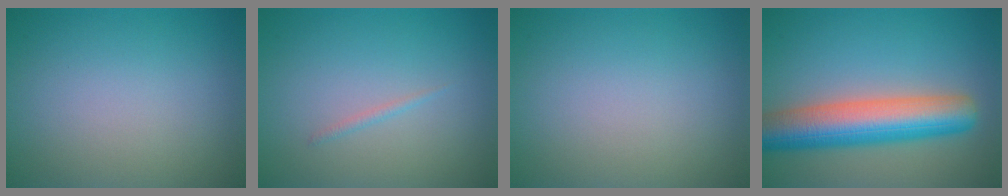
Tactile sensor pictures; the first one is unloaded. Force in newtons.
{"total": 0.5, "press": 0.5, "slide": 0.1}
{"total": 0.0}
{"total": 8.6, "press": 8.6, "slide": 0.3}